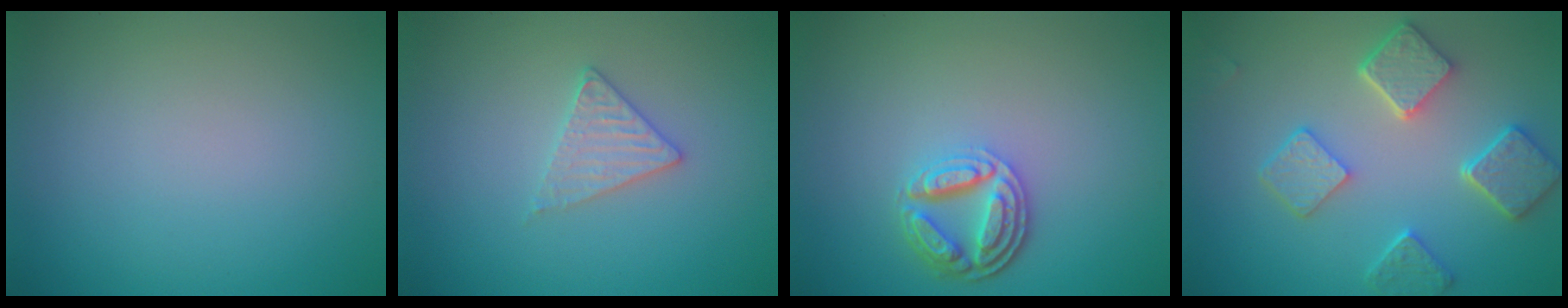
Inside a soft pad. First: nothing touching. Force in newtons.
{"total": 2.1, "press": 2.1, "slide": 0.3}
{"total": 4.1, "press": 3.3, "slide": 2.5}
{"total": 5.4, "press": 4.2, "slide": 3.3}